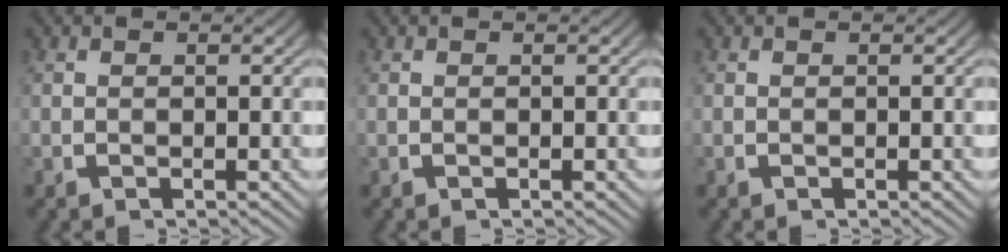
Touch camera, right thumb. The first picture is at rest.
{"total": 0.0}
{"total": 0.0}